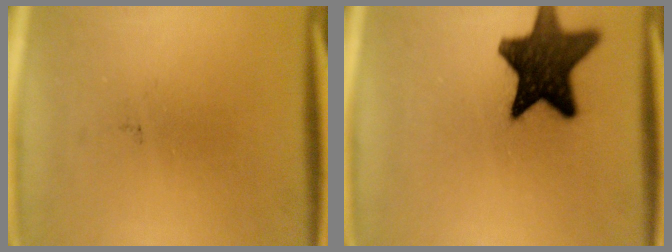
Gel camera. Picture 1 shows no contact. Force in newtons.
{"total": 15.4}